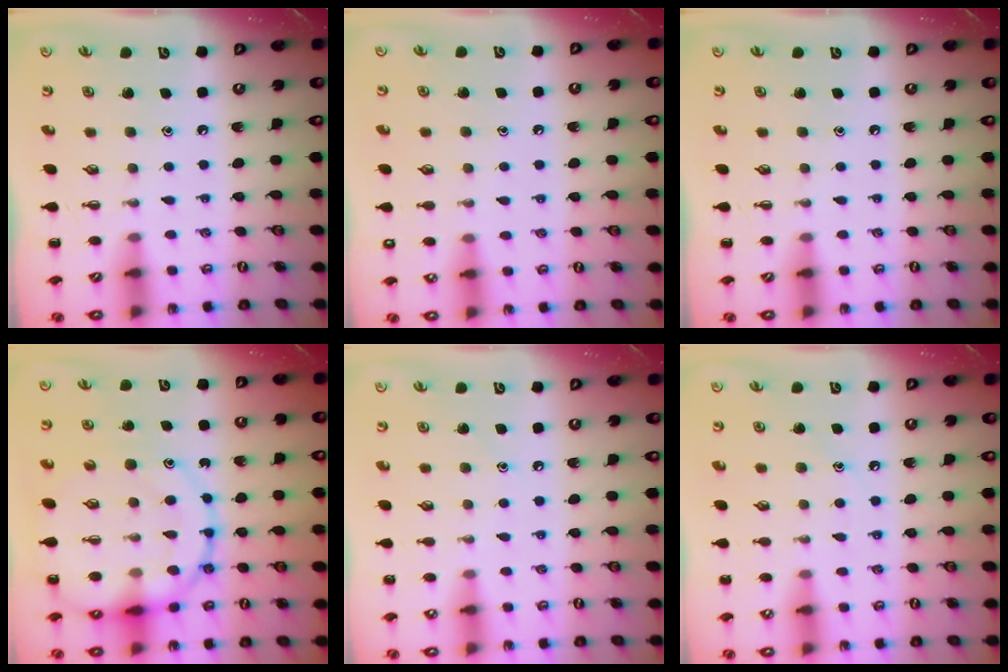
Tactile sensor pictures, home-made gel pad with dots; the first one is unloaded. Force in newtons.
{"total": 6.7, "press": 6.3, "slide": 2.3}
{"total": 0.0}
{"total": 20.7, "press": 20.5, "slide": 2.6}
{"total": 5.8, "press": 5.6, "slide": 1.6}
{"total": 8.5, "press": 8.4, "slide": 1.7}